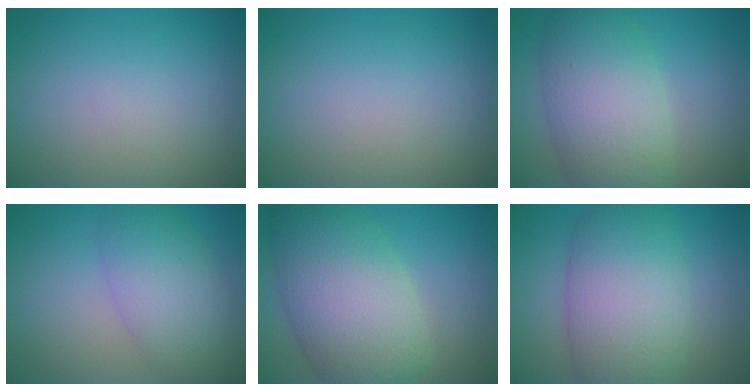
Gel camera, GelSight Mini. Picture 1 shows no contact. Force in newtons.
{"total": 0.0}
{"total": 8.6, "press": 8.6, "slide": 0.6}
{"total": 5.1, "press": 5.1, "slide": 0.1}
{"total": 10.4, "press": 10.4, "slide": 0.6}
{"total": 9.9, "press": 9.9, "slide": 0.5}